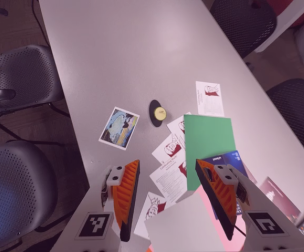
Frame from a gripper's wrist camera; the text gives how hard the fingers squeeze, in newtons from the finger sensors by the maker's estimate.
{"total": 0.0}